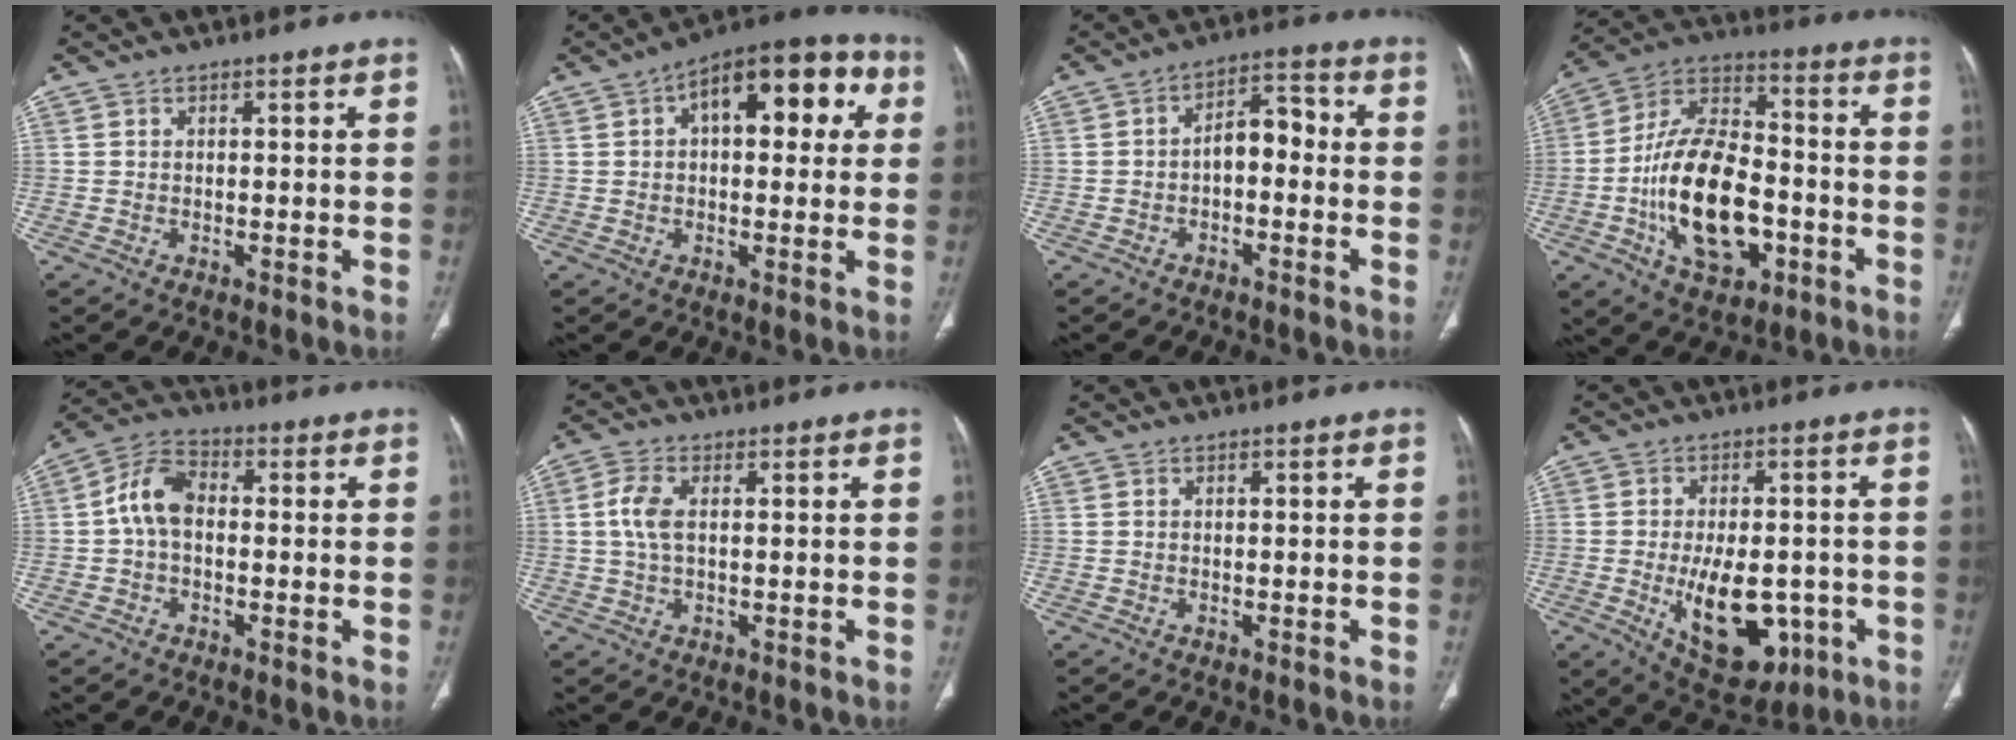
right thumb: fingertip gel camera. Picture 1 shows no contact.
{"total": 16.2, "force": [4.5, 8.2, 13.2], "torque": [-0.138, 0.034, 0.056]}
{"total": 6.4, "force": [-1.1, 3.8, 5.1], "torque": [-0.064, 0.036, -0.028]}
{"total": 21.0, "force": [-5.4, 11.8, 16.5], "torque": [-0.271, 0.033, -0.089]}
{"total": 7.5, "force": [-0.2, 4.9, 5.6], "torque": [-0.101, 0.023, -0.015]}
{"total": 3.7, "force": [0.7, 1.8, 3.2], "torque": [-0.085, 0.008, 0.014]}
{"total": 0.0}
{"total": 15.0, "force": [-3.8, 8.4, 11.8], "torque": [-0.154, 0.002, -0.034]}